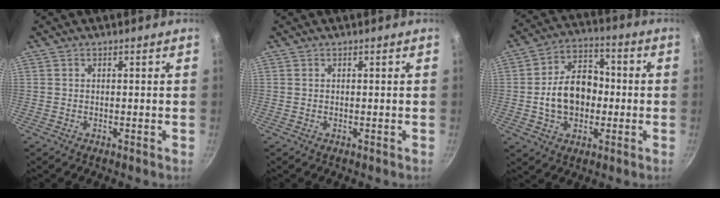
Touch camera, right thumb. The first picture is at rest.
{"total": 0.0}
{"total": 13.3, "force": [-1.0, 9.7, 9.0], "torque": [-0.116, 0.029, -0.025]}